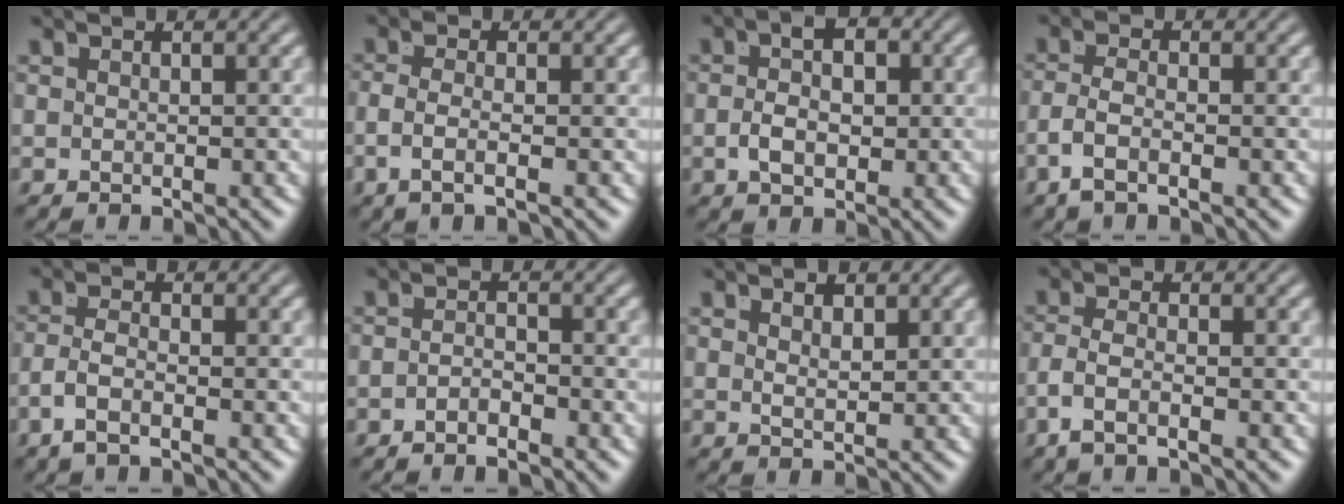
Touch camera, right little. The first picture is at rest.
{"total": 2.6, "force": [-0.9, 0.2, 2.4], "torque": [-0.055, -0.015, -0.009]}
{"total": 3.1, "force": [-0.3, 1.3, 2.8], "torque": [-0.034, -0.004, -0.003]}
{"total": 2.6, "force": [-1.4, 0.8, 2.0], "torque": [-0.053, -0.016, -0.018]}
{"total": 2.5, "force": [-1.4, 0.9, 1.9], "torque": [-0.049, -0.015, -0.020]}
{"total": 1.7, "force": [-1.5, -0.3, 0.8], "torque": [-0.009, -0.007, -0.025]}
{"total": 1.4, "force": [0.9, -0.5, 1.0], "torque": [-0.013, -0.012, 0.027]}
{"total": 2.6, "force": [-1.4, 0.5, 2.1], "torque": [-0.055, -0.018, -0.018]}